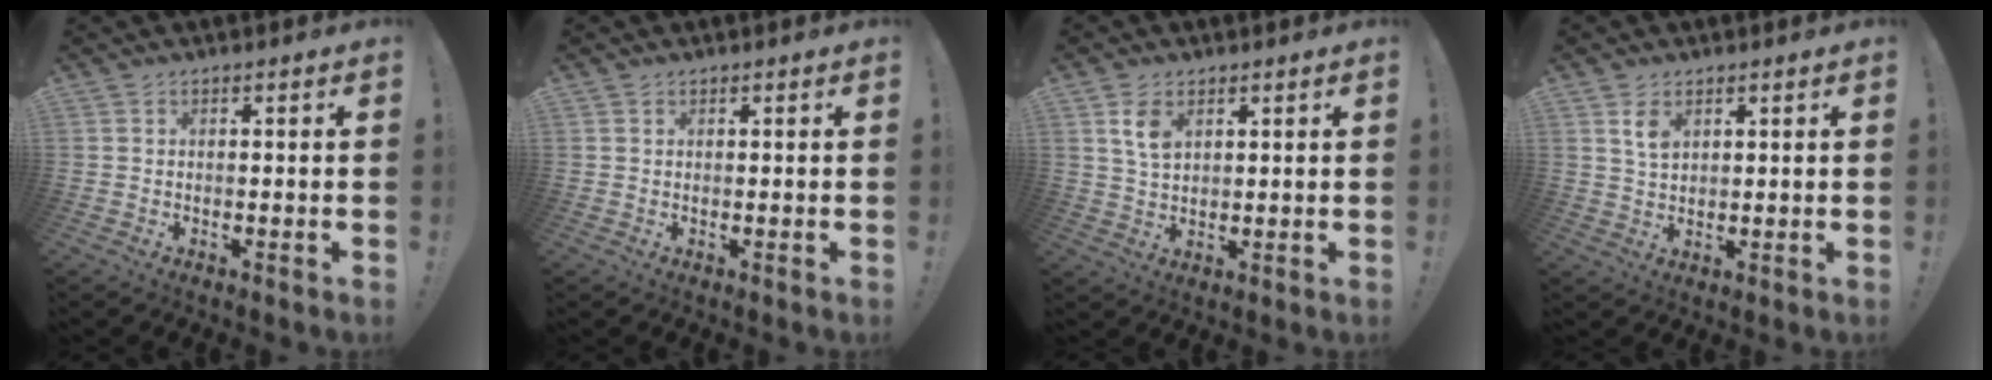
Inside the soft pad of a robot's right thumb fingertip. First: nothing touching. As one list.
[{"total": 0.6, "force": [0.4, 0.4, 0.0], "torque": [0.001, 0.000, 0.008]}, {"total": 6.3, "force": [2.9, 4.0, 4.0], "torque": [-0.065, -0.008, 0.054]}, {"total": 4.7, "force": [2.4, 2.8, 2.9], "torque": [-0.043, -0.011, 0.041]}]